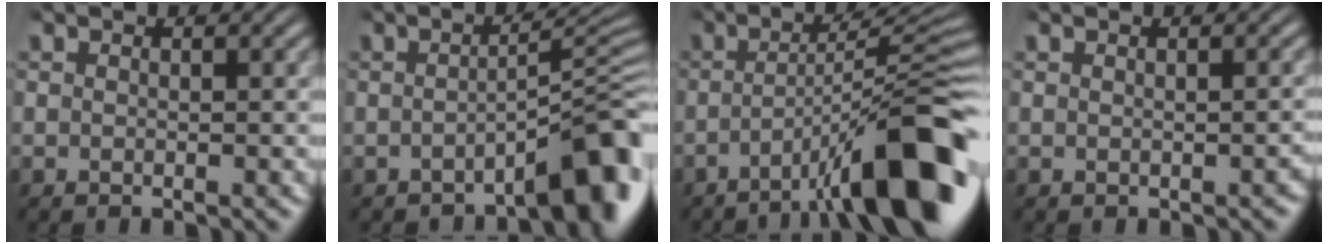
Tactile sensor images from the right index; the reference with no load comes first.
{"total": 6.8, "force": [-3.0, 1.6, 5.8], "torque": [-0.064, 0.006, -0.044]}
{"total": 9.2, "force": [-3.3, 2.1, 8.4], "torque": [-0.109, 0.006, -0.039]}
{"total": 0.6, "force": [-0.6, 0.1, 0.1], "torque": [-0.002, -0.001, -0.004]}